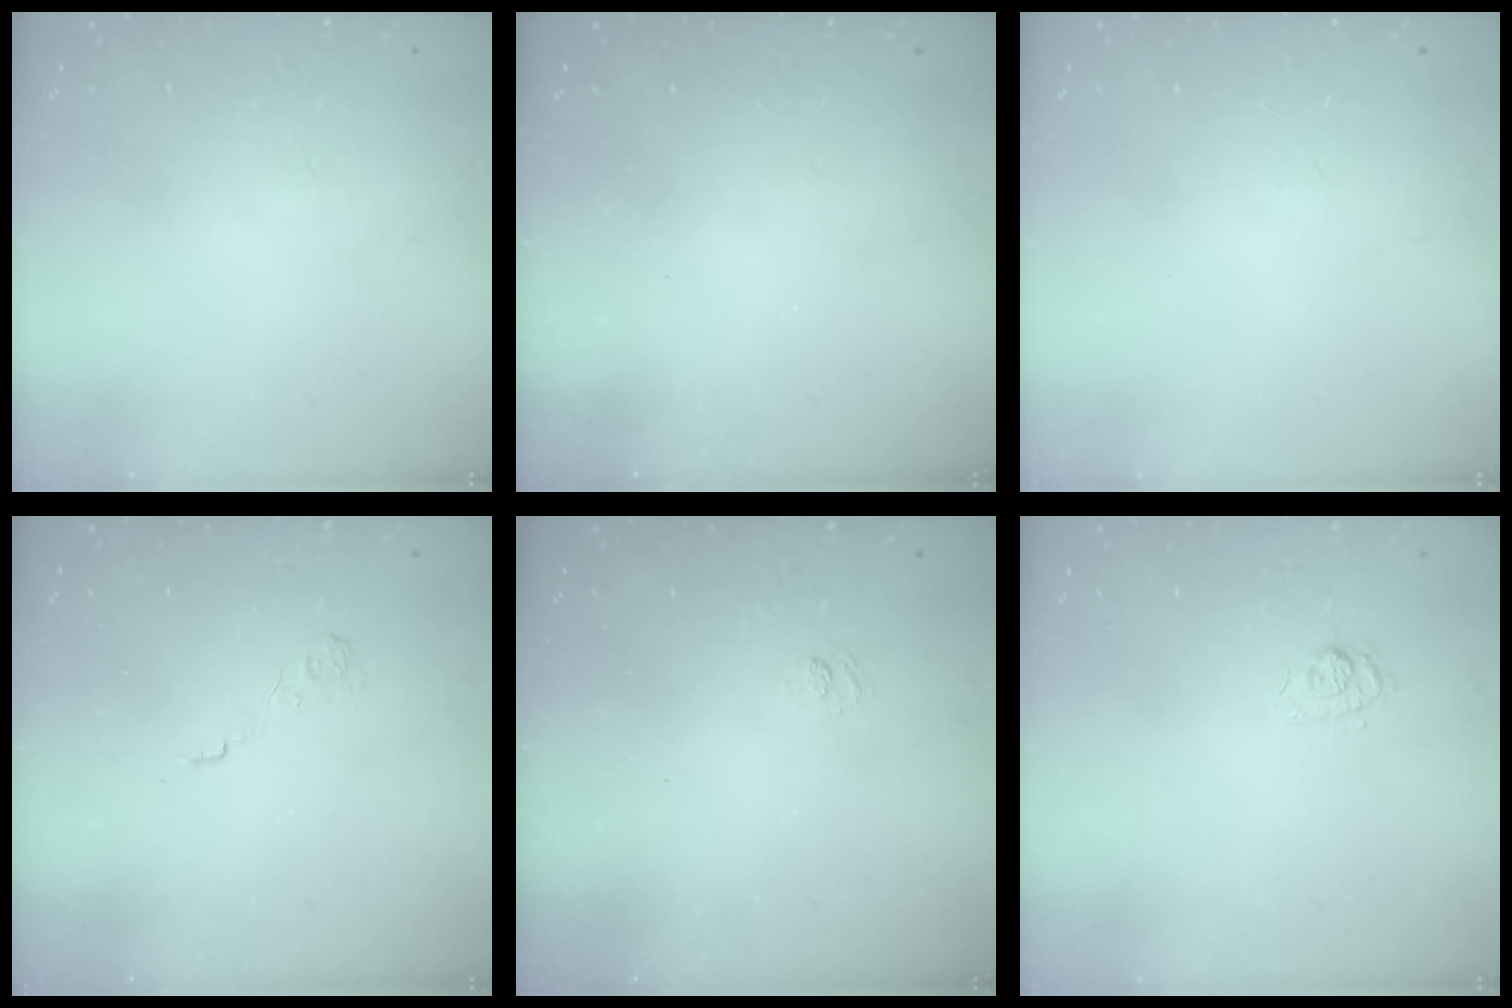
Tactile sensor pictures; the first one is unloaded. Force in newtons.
{"total": 1.5, "press": 1.4, "slide": 0.6}
{"total": 0.0}
{"total": 2.7, "press": 2.3, "slide": 1.4}
{"total": 2.6, "press": 2.3, "slide": 1.1}
{"total": 7.9, "press": 7.7, "slide": 1.6}